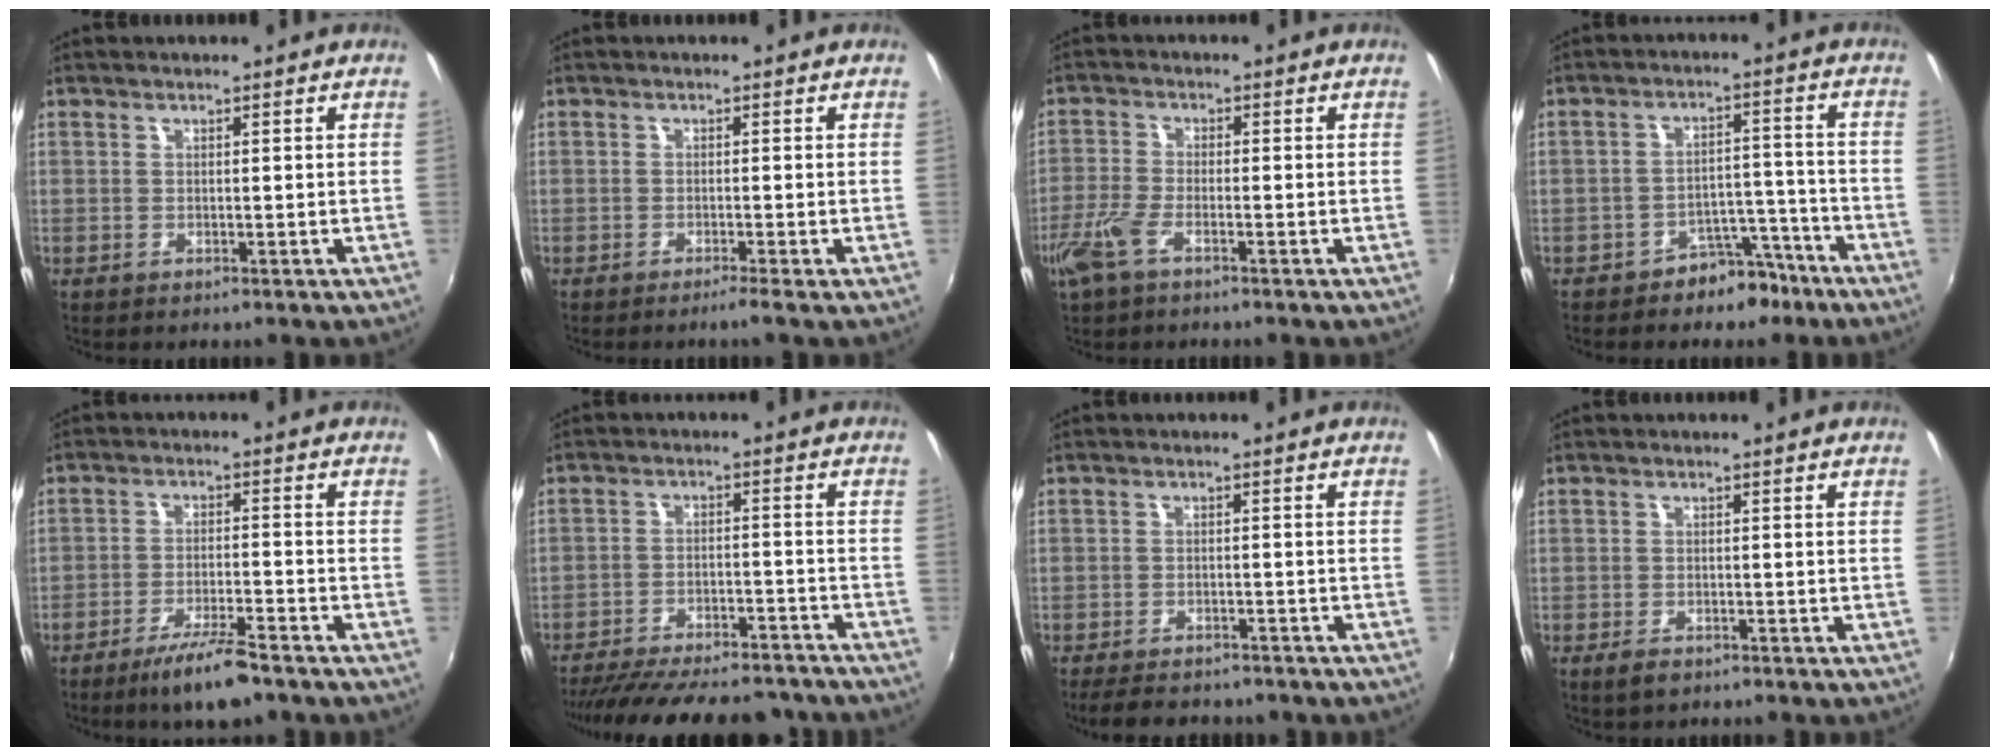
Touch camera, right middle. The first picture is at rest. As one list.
[{"total": 1.5, "force": [-1.1, -0.5, 0.9], "torque": [-0.016, -0.003, -0.023]}, {"total": 5.5, "force": [-3.5, 1.0, 4.0], "torque": [-0.103, -0.009, -0.074]}, {"total": 7.0, "force": [-5.4, 4.0, 2.0], "torque": [-0.028, 0.034, -0.072]}, {"total": 8.5, "force": [-6.4, 1.5, 5.4], "torque": [-0.114, -0.006, -0.108]}, {"total": 23.3, "force": [-20.2, 6.7, 9.4], "torque": [-0.188, -0.003, -0.268]}, {"total": 9.7, "force": [-7.9, 3.7, 4.2], "torque": [-0.094, -0.017, -0.113]}, {"total": 2.6, "force": [-1.8, 1.3, 1.4], "torque": [-0.032, -0.006, -0.034]}]